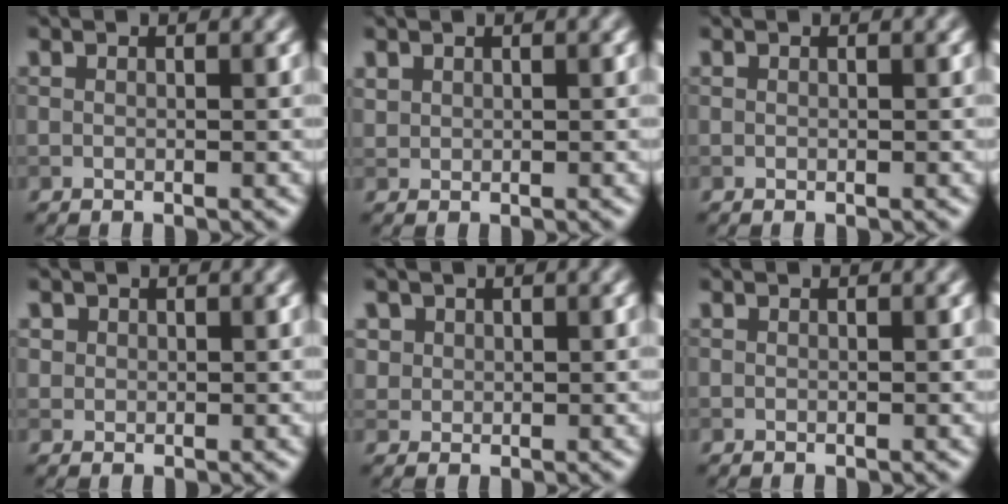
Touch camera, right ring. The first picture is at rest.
{"total": 0.9, "force": [0.6, 0.6, 0.1], "torque": [-0.002, -0.001, 0.016]}
{"total": 0.0}
{"total": 1.0, "force": [0.3, 0.9, 0.2], "torque": [0.003, -0.004, 0.007]}
{"total": 1.9, "force": [0.9, 1.6, 0.5], "torque": [-0.015, -0.003, 0.032]}
{"total": 0.0}